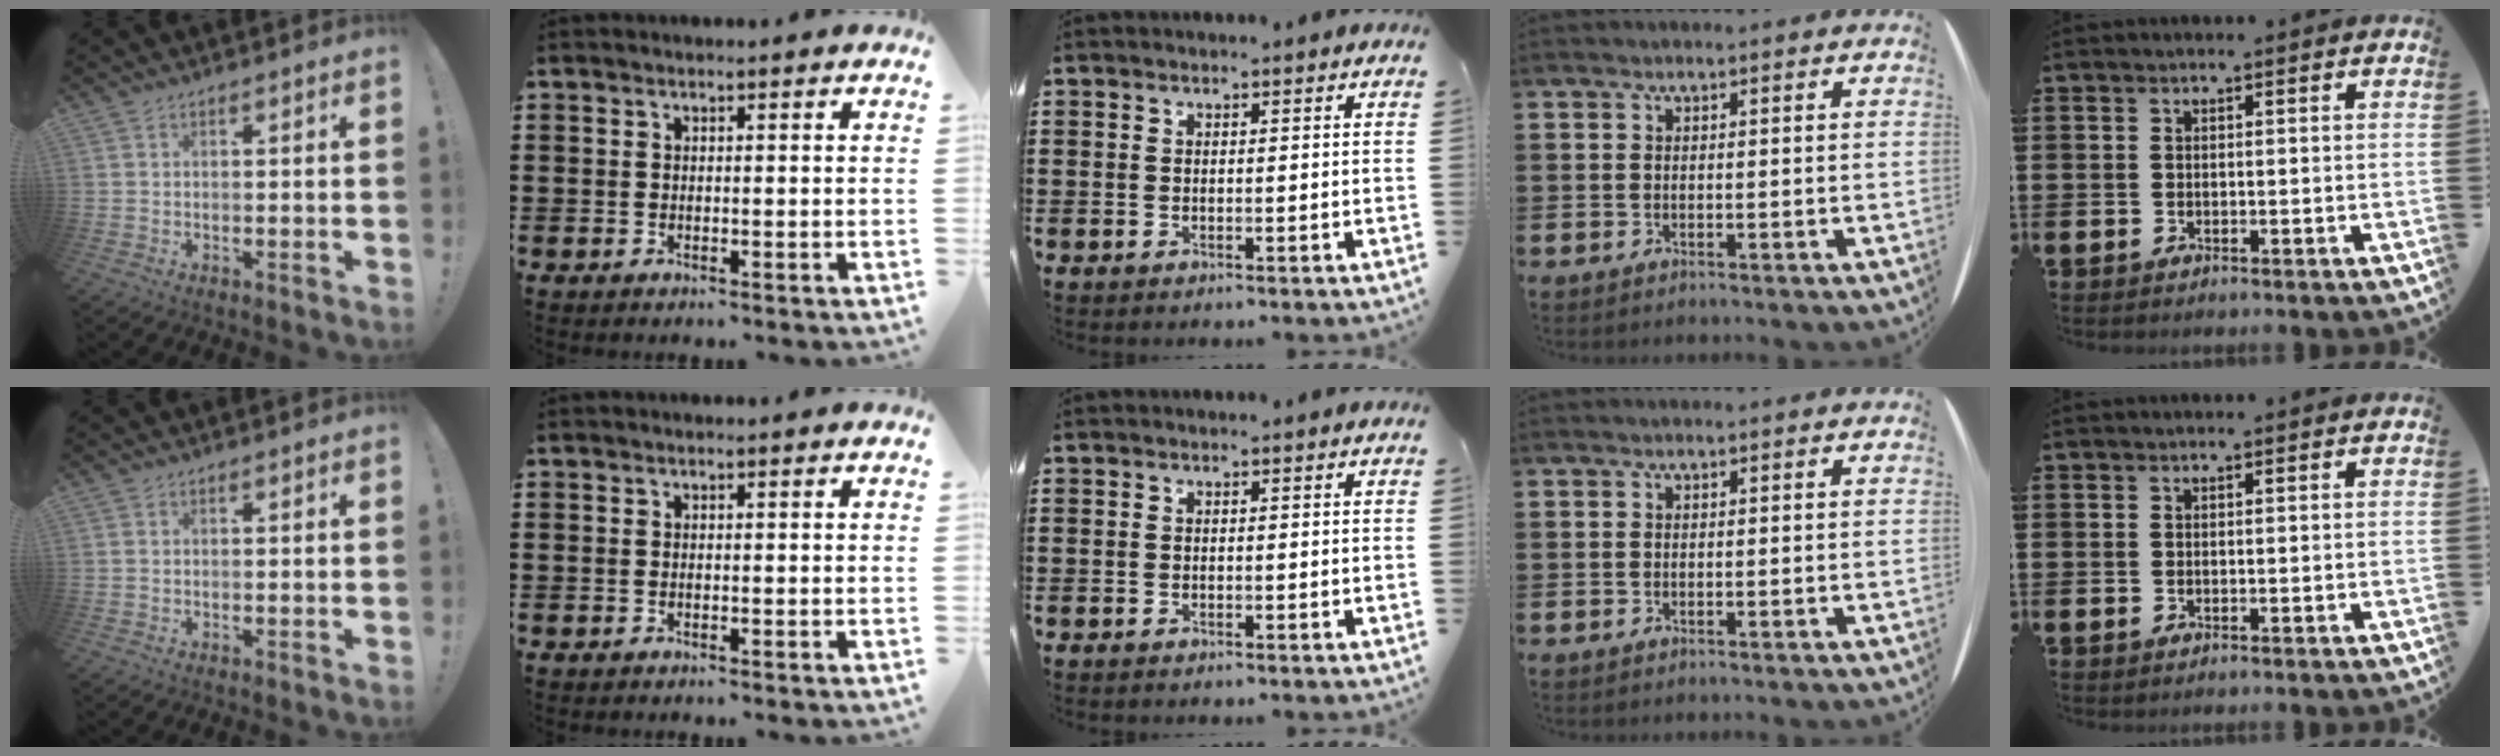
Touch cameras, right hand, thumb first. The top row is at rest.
{}